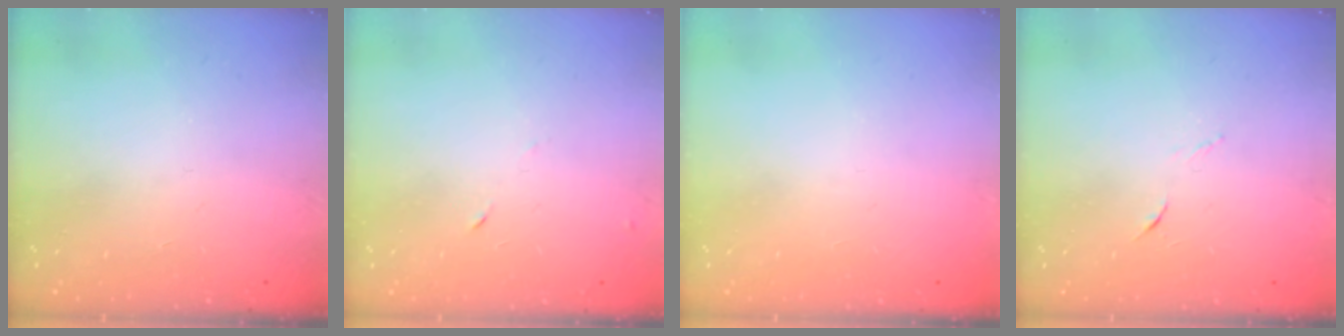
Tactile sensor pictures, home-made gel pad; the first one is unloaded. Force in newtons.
{"total": 5.2, "press": 5.1, "slide": 0.6}
{"total": 1.5, "press": 1.5, "slide": 0.1}
{"total": 4.1, "press": 4.0, "slide": 1.1}